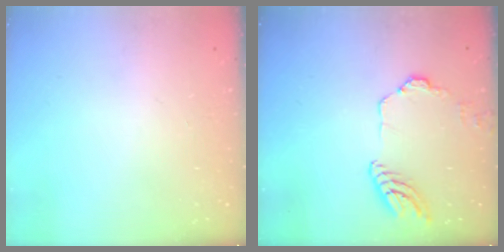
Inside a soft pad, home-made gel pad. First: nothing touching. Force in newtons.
{"total": 11.4, "press": 11.3, "slide": 1.0}